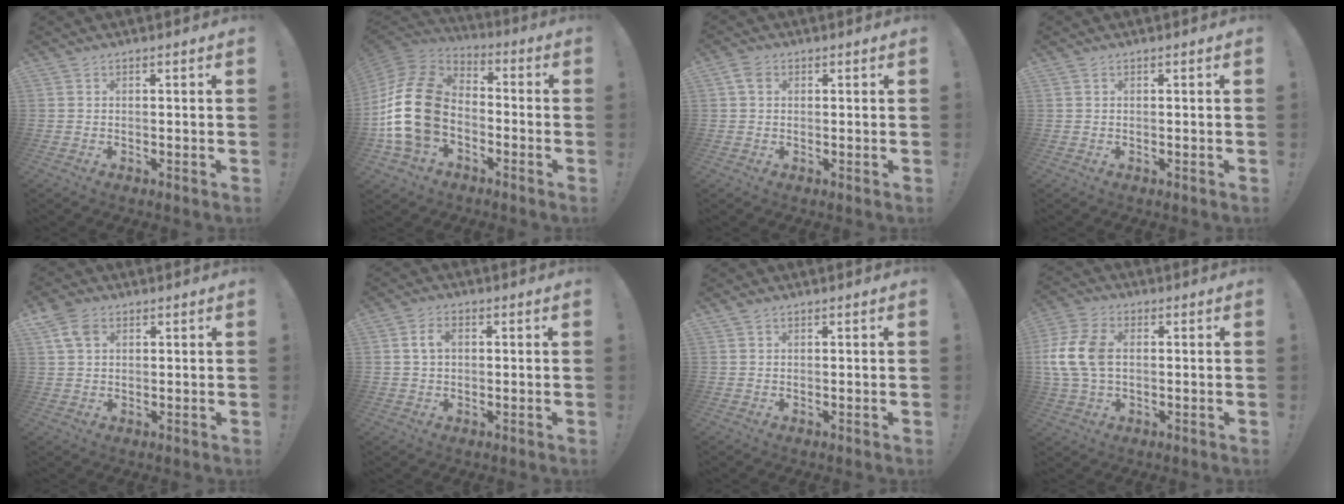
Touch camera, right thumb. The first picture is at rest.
{"total": 21.1, "force": [-2.8, 14.5, 15.1], "torque": [-0.292, 0.024, -0.039]}
{"total": 3.1, "force": [1.0, 2.3, 1.9], "torque": [-0.036, 0.006, 0.020]}
{"total": 0.0}
{"total": 6.3, "force": [2.9, 4.2, 3.7], "torque": [-0.062, -0.002, 0.058]}
{"total": 5.0, "force": [1.3, 3.3, 3.5], "torque": [-0.055, 0.004, 0.021]}
{"total": 0.9, "force": [0.8, 0.4, 0.4], "torque": [-0.005, -0.001, 0.014]}
{"total": 12.3, "force": [0.9, 8.3, 9.1], "torque": [-0.195, 0.008, 0.023]}